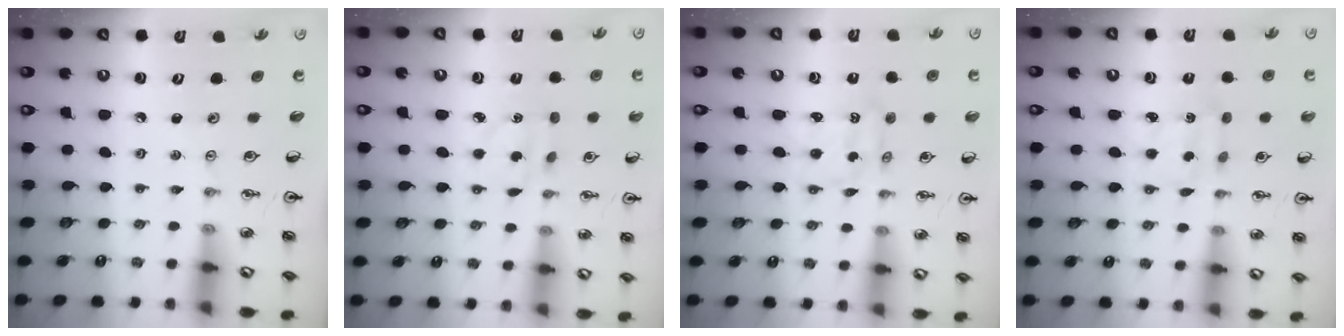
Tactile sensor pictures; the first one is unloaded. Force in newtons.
{"total": 3.5, "press": 3.4, "slide": 0.8}
{"total": 1.2, "press": 1.2, "slide": 0.1}
{"total": 2.2, "press": 2.1, "slide": 0.6}